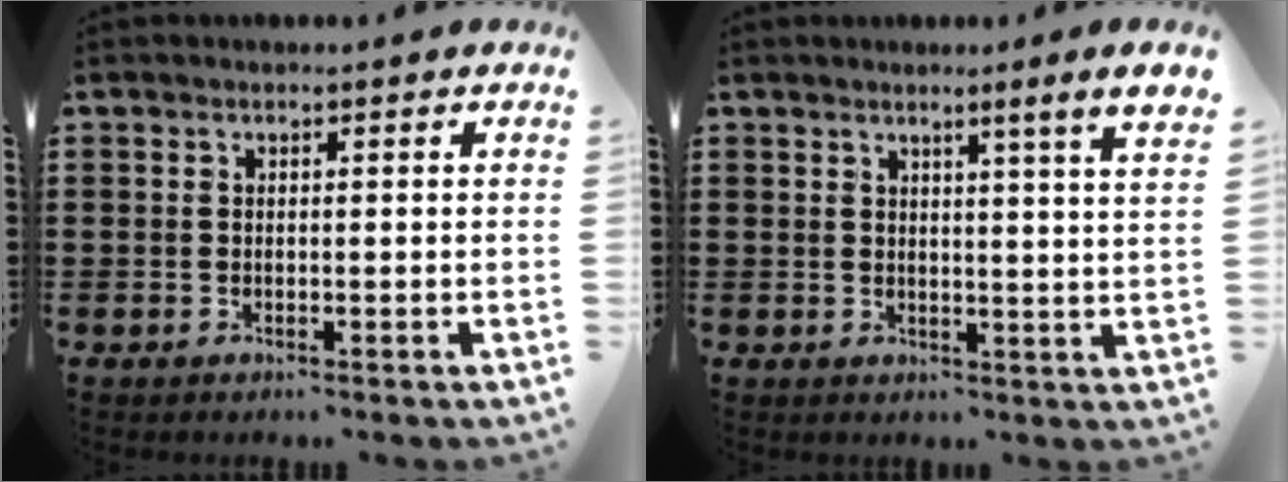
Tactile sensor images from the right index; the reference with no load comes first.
{"total": 3.0, "force": [2.0, -1.1, 2.0], "torque": [-0.035, -0.015, 0.029]}